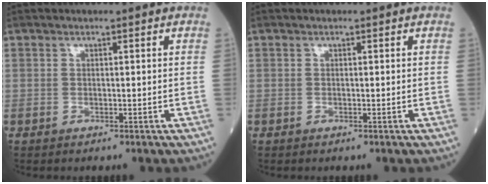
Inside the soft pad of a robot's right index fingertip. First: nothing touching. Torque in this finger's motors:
{"motor_torque": [0.17, -0.09, -0.03, -0.01]}